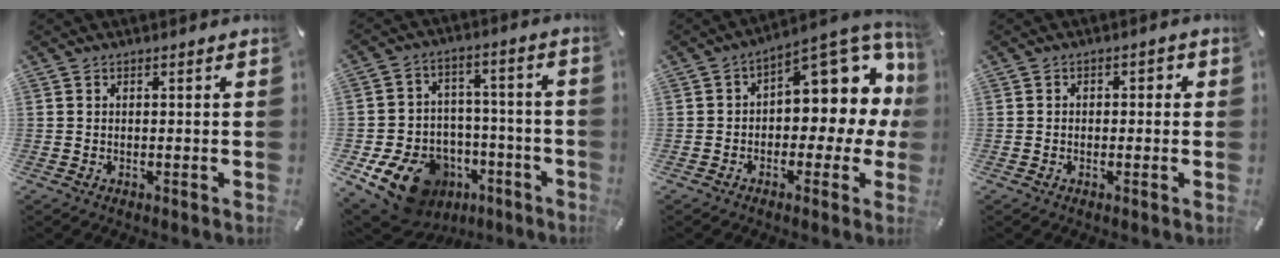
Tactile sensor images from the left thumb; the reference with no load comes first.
{"total": 15.4, "force": [-7.9, 11.3, 6.8], "torque": [-0.100, 0.045, -0.121]}
{"total": 12.4, "force": [5.5, 6.8, 8.8], "torque": [-0.104, -0.056, 0.089]}
{"total": 1.9, "force": [-0.9, 1.4, 1.0], "torque": [-0.018, 0.012, -0.021]}